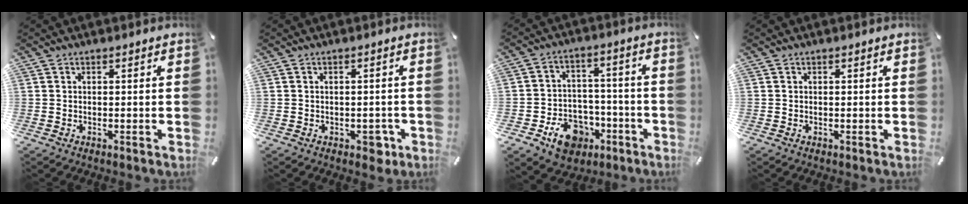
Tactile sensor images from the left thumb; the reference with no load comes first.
{"total": 4.0, "force": [-1.6, 2.6, 2.6], "torque": [-0.022, 0.004, -0.028]}
{"total": 12.1, "force": [-5.9, 9.0, 5.4], "torque": [-0.076, 0.047, -0.095]}
{"total": 0.0}